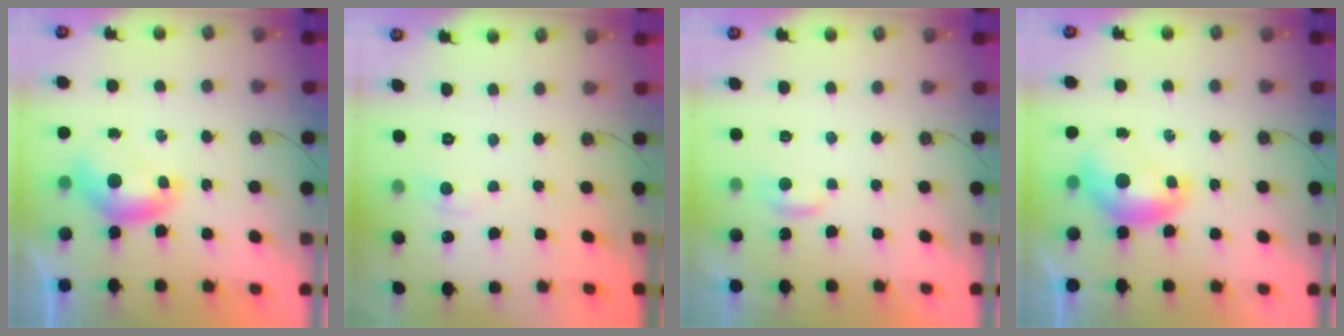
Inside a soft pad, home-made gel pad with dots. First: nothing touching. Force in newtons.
{"total": 1.2, "press": 1.1, "slide": 0.4}
{"total": 1.9, "press": 1.9, "slide": 0.4}
{"total": 1.1, "press": 1.1, "slide": 0.2}